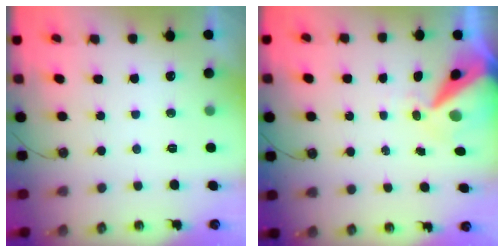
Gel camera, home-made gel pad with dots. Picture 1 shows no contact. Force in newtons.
{"total": 11.9, "press": 11.8, "slide": 1.5}